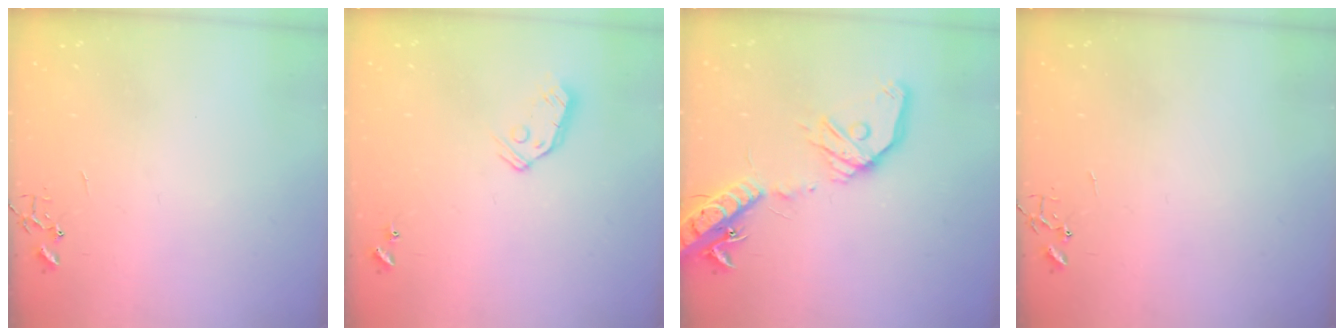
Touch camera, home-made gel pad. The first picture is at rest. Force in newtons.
{"total": 7.5, "press": 7.5, "slide": 0.4}
{"total": 20.1, "press": 19.7, "slide": 3.9}
{"total": 0.0}